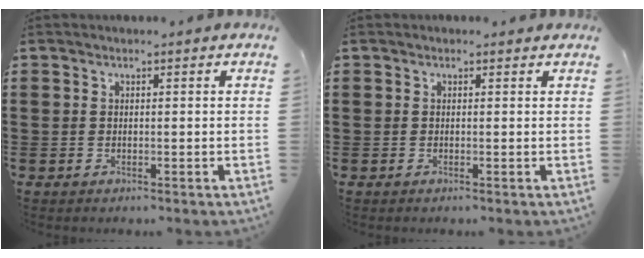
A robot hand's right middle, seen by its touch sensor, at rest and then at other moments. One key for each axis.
{"total": 0.0}